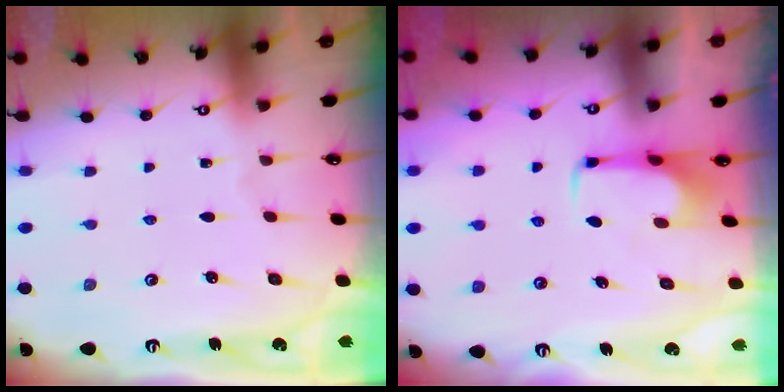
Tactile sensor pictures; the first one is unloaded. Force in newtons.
{"total": 2.0, "press": 1.9, "slide": 0.3}